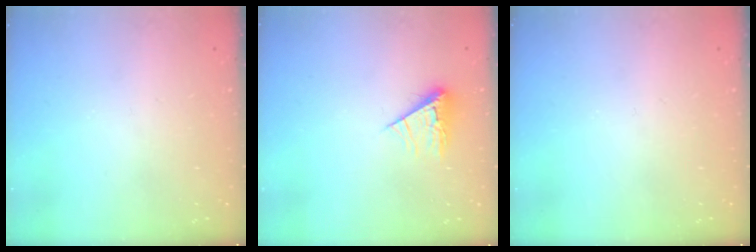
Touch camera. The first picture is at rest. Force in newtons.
{"total": 6.7, "press": 6.6, "slide": 1.0}
{"total": 0.0}